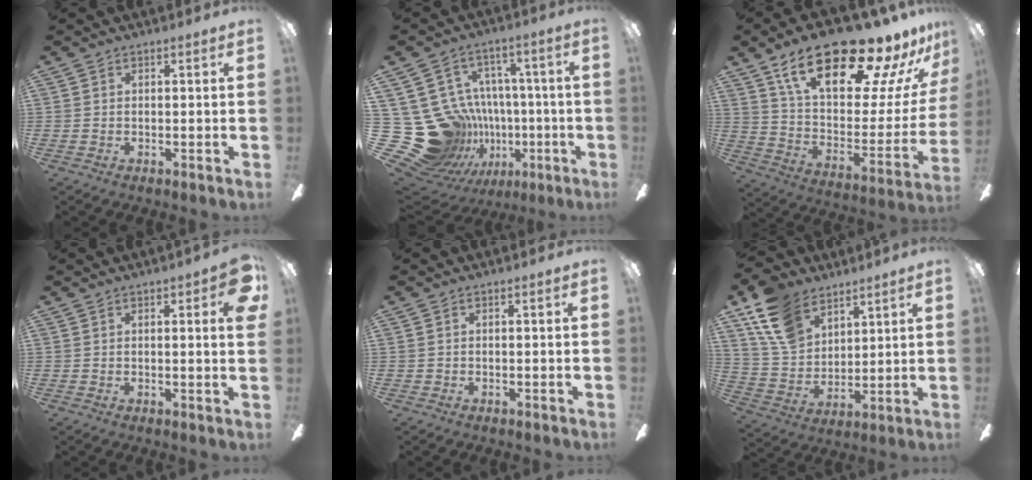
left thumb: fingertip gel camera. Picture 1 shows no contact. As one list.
[{"total": 24.2, "force": [-5.1, 21.0, 10.8], "torque": [-0.227, 0.004, -0.008]}, {"total": 25.9, "force": [18.5, 7.8, 16.3], "torque": [-0.265, -0.121, 0.312]}, {"total": 5.0, "force": [2.0, 1.2, 4.4], "torque": [-0.047, -0.010, 0.026]}, {"total": 0.0}, {"total": 14.6, "force": [9.8, 9.0, 6.0], "torque": [-0.138, -0.036, 0.199]}]